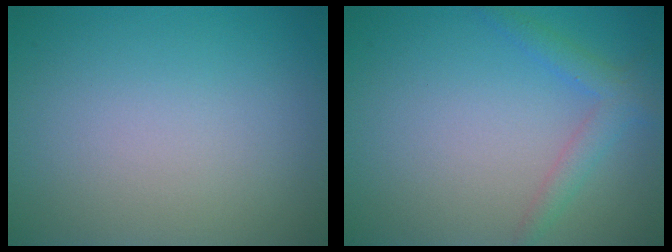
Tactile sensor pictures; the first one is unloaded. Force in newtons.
{"total": 2.3, "press": 2.3, "slide": 0.2}